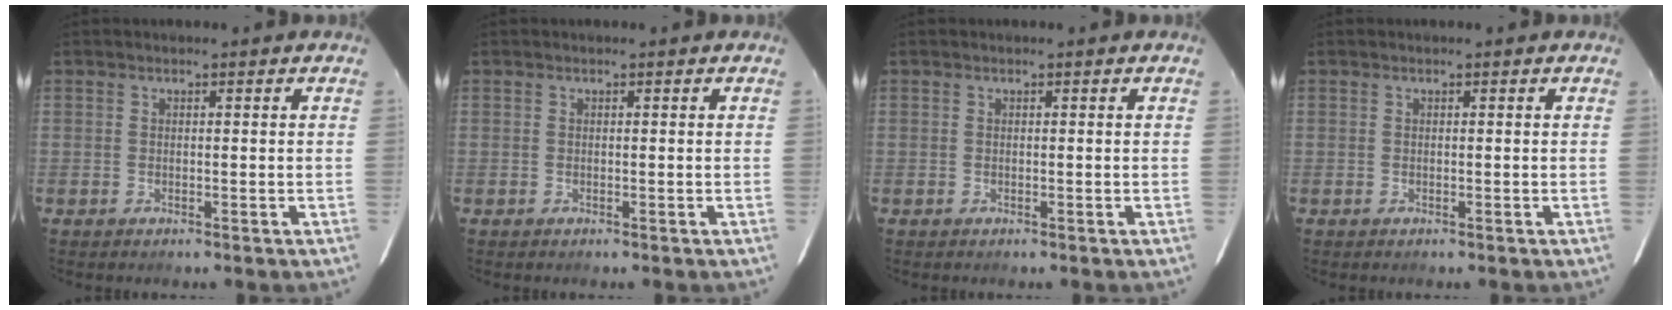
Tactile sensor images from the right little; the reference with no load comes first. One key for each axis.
{"total": 0.0}
{"total": 0.0}
{"total": 0.0}